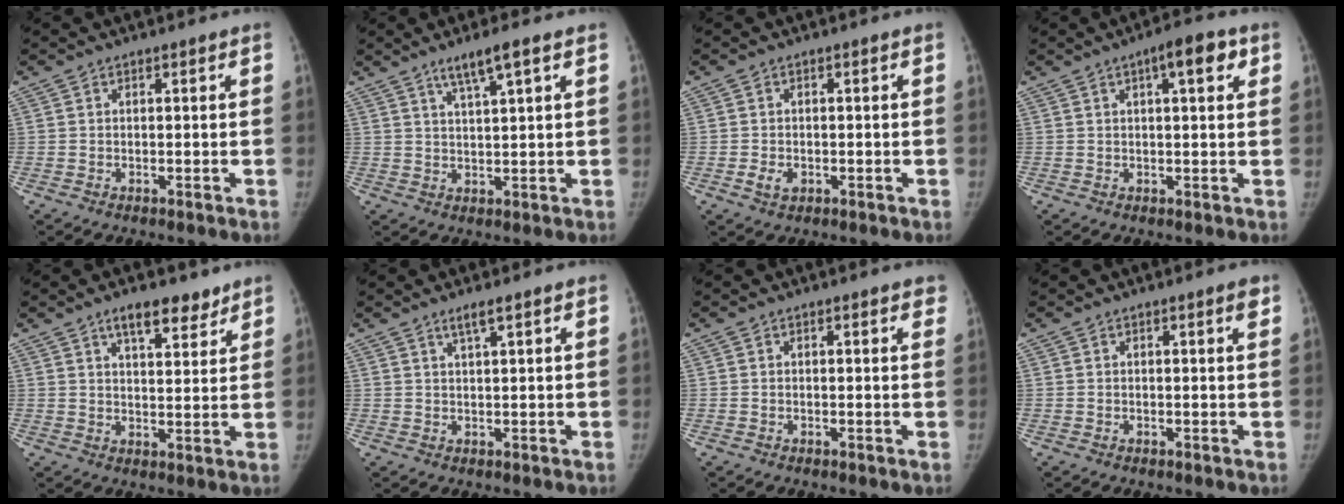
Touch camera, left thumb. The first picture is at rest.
{"total": 5.0, "force": [3.1, 0.0, 4.0], "torque": [-0.074, -0.012, 0.061]}
{"total": 2.3, "force": [-0.7, 1.7, 1.4], "torque": [-0.022, 0.002, -0.008]}
{"total": 6.3, "force": [2.6, 1.9, 5.4], "torque": [-0.064, 0.005, 0.030]}
{"total": 7.5, "force": [5.3, 2.9, 4.5], "torque": [-0.043, -0.031, 0.082]}
{"total": 2.3, "force": [1.6, -0.1, 1.7], "torque": [-0.036, -0.005, 0.033]}
{"total": 2.0, "force": [1.4, 0.7, 1.2], "torque": [-0.001, 0.000, 0.011]}
{"total": 1.2, "force": [0.7, 0.1, 1.0], "torque": [-0.012, -0.002, 0.008]}